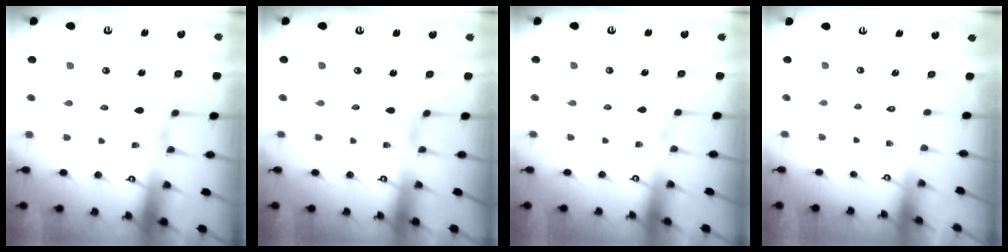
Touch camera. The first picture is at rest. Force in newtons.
{"total": 0.0}
{"total": 0.6, "press": 0.6, "slide": 0.1}
{"total": 1.6, "press": 1.6, "slide": 0.1}